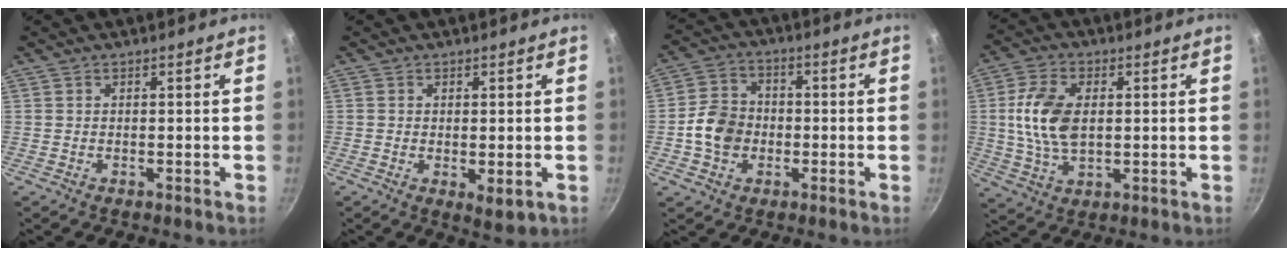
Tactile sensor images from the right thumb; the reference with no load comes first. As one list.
[{"total": 3.6, "force": [-0.4, 1.8, 3.1], "torque": [-0.048, -0.015, -0.004]}, {"total": 8.4, "force": [-1.6, 7.0, 4.5], "torque": [-0.054, 0.021, -0.040]}, {"total": 11.3, "force": [1.1, 6.9, 8.9], "torque": [-0.165, 0.004, 0.020]}]